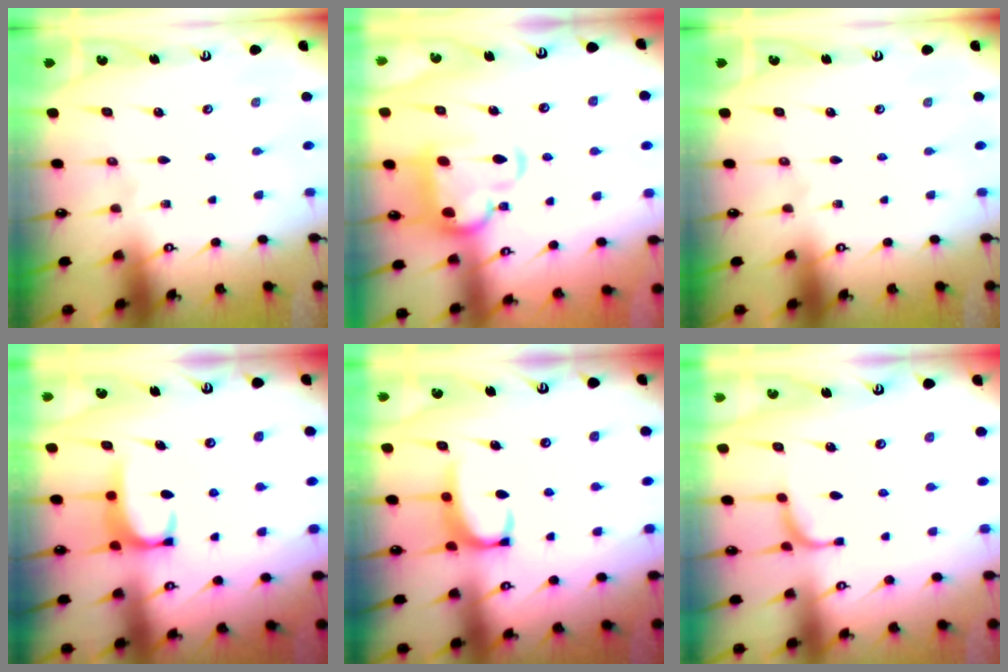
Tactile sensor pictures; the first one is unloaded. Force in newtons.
{"total": 6.3, "press": 6.0, "slide": 1.8}
{"total": 0.0}
{"total": 2.0, "press": 1.9, "slide": 0.5}
{"total": 2.1, "press": 2.0, "slide": 0.6}
{"total": 3.9, "press": 3.9, "slide": 0.3}